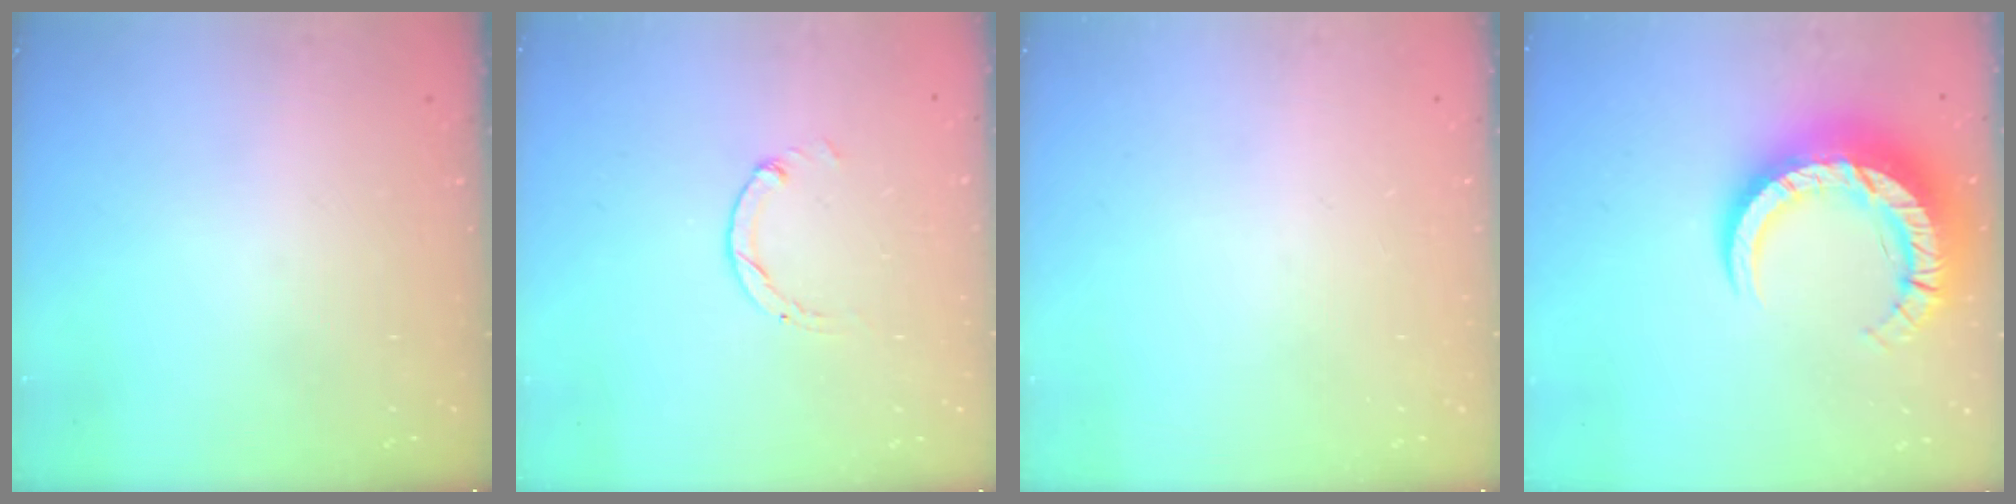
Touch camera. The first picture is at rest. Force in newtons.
{"total": 0.7, "press": 0.7, "slide": 0.2}
{"total": 0.0}
{"total": 15.2, "press": 15.1, "slide": 1.6}